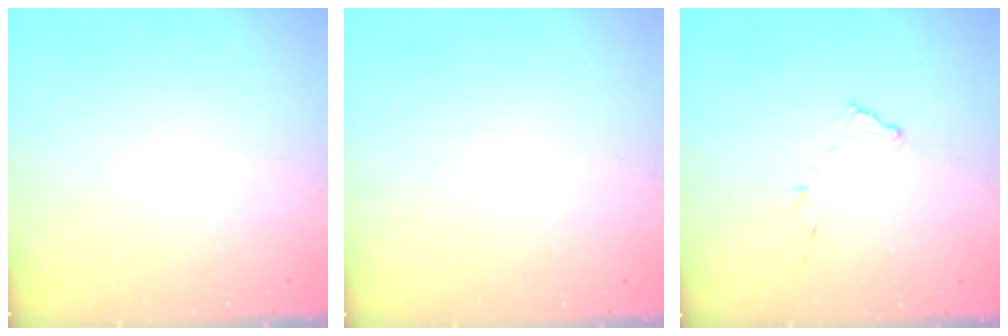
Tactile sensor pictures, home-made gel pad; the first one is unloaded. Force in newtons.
{"total": 3.0, "press": 3.0, "slide": 0.1}
{"total": 8.7, "press": 8.7, "slide": 0.5}